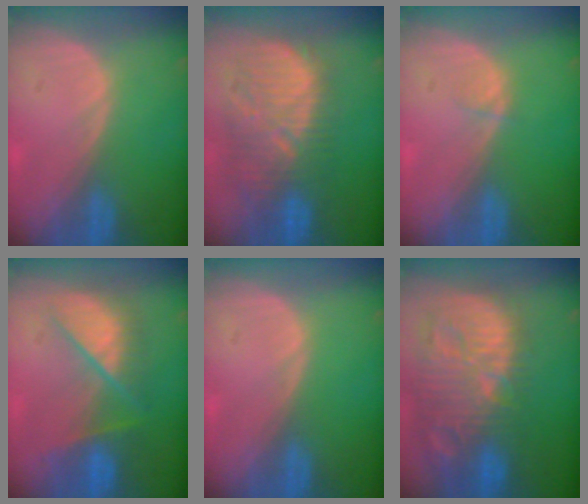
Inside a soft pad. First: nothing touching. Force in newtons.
{"total": 11.4, "press": 11.0, "slide": 3.3}
{"total": 0.8, "press": 0.8, "slide": 0.1}
{"total": 7.9, "press": 7.9, "slide": 0.5}
{"total": 0.0}
{"total": 14.5, "press": 12.5, "slide": 7.3}